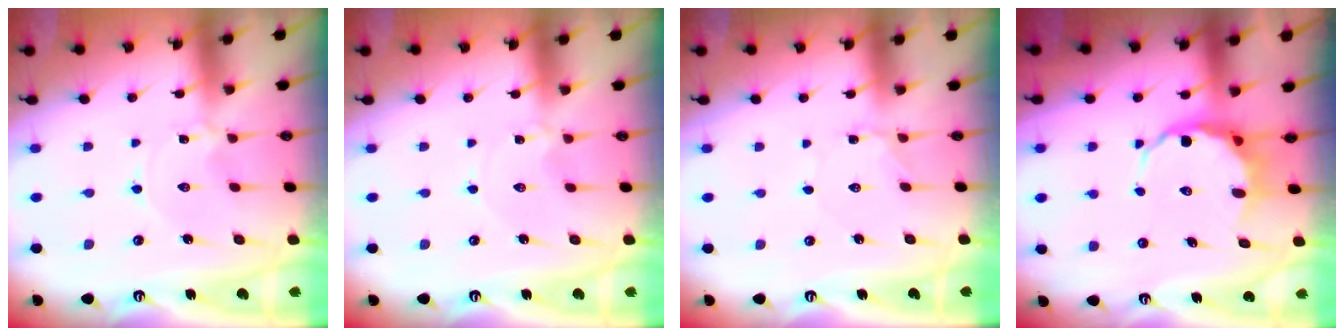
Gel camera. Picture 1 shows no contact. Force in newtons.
{"total": 0.0}
{"total": 3.5, "press": 3.5, "slide": 0.3}
{"total": 6.4, "press": 6.2, "slide": 1.7}